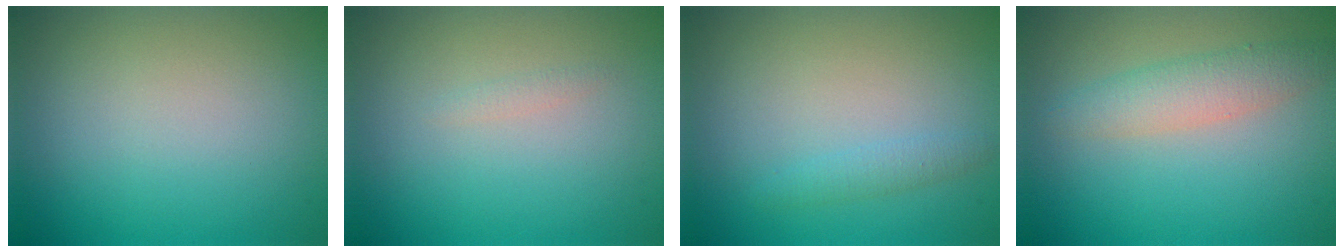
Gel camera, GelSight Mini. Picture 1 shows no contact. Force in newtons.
{"total": 0.5, "press": 0.5, "slide": 0.0}
{"total": 1.2, "press": 1.2, "slide": 0.1}
{"total": 2.9, "press": 2.9, "slide": 0.1}